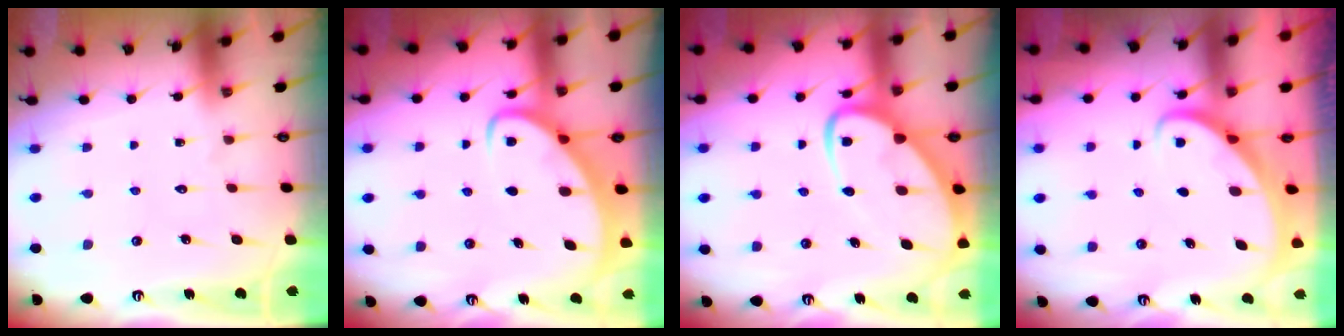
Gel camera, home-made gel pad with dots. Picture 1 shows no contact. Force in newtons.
{"total": 4.0, "press": 3.9, "slide": 0.6}
{"total": 10.1, "press": 10.1, "slide": 0.9}
{"total": 2.3, "press": 2.3, "slide": 0.3}